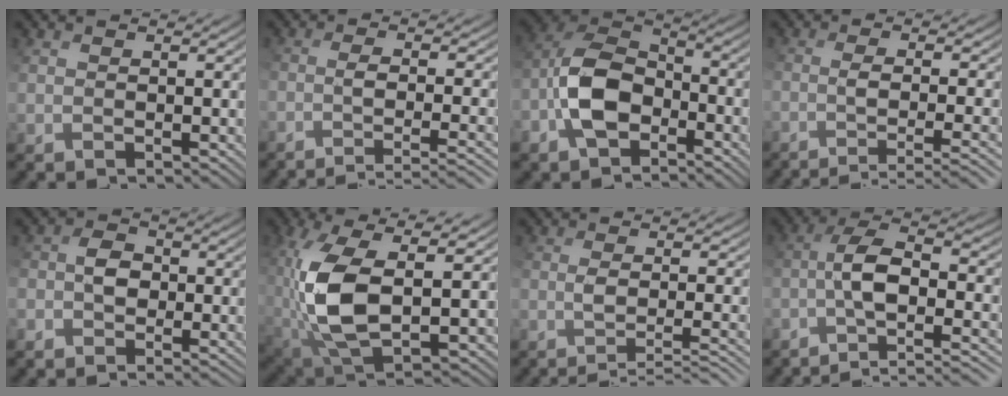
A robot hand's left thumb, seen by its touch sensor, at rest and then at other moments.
{"total": 6.8, "force": [-3.8, 1.6, 5.4], "torque": [-0.082, -0.004, -0.053]}
{"total": 9.5, "force": [-3.8, 5.4, 6.9], "torque": [-0.148, 0.009, -0.091]}
{"total": 6.8, "force": [-3.1, 1.9, 5.7], "torque": [-0.082, -0.009, -0.046]}
{"total": 3.8, "force": [-2.4, 2.1, 2.0], "torque": [-0.041, 0.002, -0.057]}
{"total": 13.6, "force": [0.5, 6.4, 12.0], "torque": [-0.277, -0.017, 0.020]}
{"total": 7.0, "force": [-4.0, 1.8, 5.5], "torque": [-0.082, -0.001, -0.059]}
{"total": 12.0, "force": [-4.8, 4.4, 10.1], "torque": [-0.182, 0.006, -0.079]}